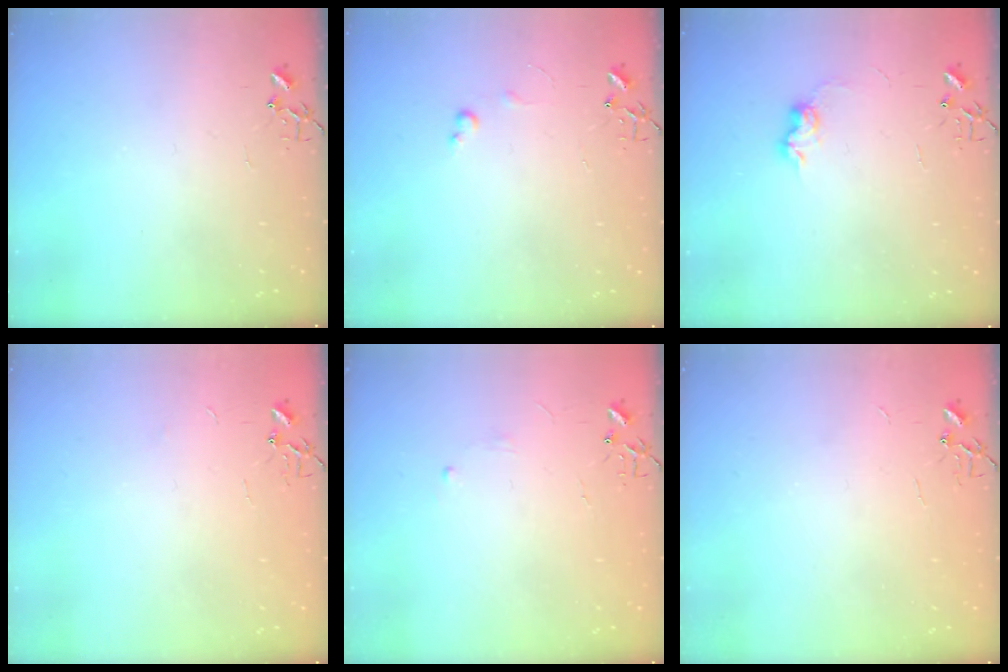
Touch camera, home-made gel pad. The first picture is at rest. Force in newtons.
{"total": 4.2, "press": 4.2, "slide": 0.6}
{"total": 7.4, "press": 7.4, "slide": 0.4}
{"total": 2.4, "press": 2.4, "slide": 0.3}
{"total": 2.9, "press": 2.8, "slide": 0.5}
{"total": 2.2, "press": 2.2, "slide": 0.3}